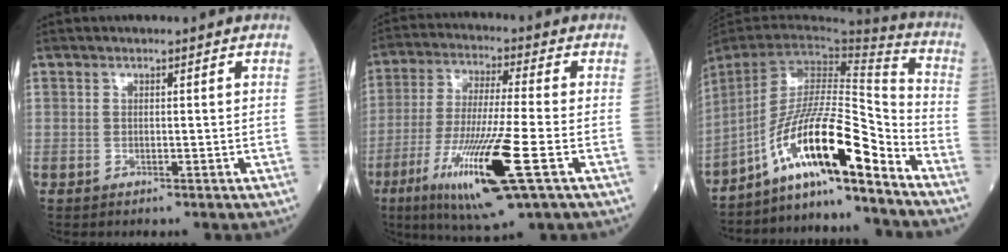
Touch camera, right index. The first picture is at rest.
{"total": 16.3, "force": [-6.4, 0.8, 14.9], "torque": [-0.304, -0.037, -0.116]}
{"total": 15.4, "force": [-11.0, 0.5, 10.8], "torque": [-0.191, 0.021, -0.199]}